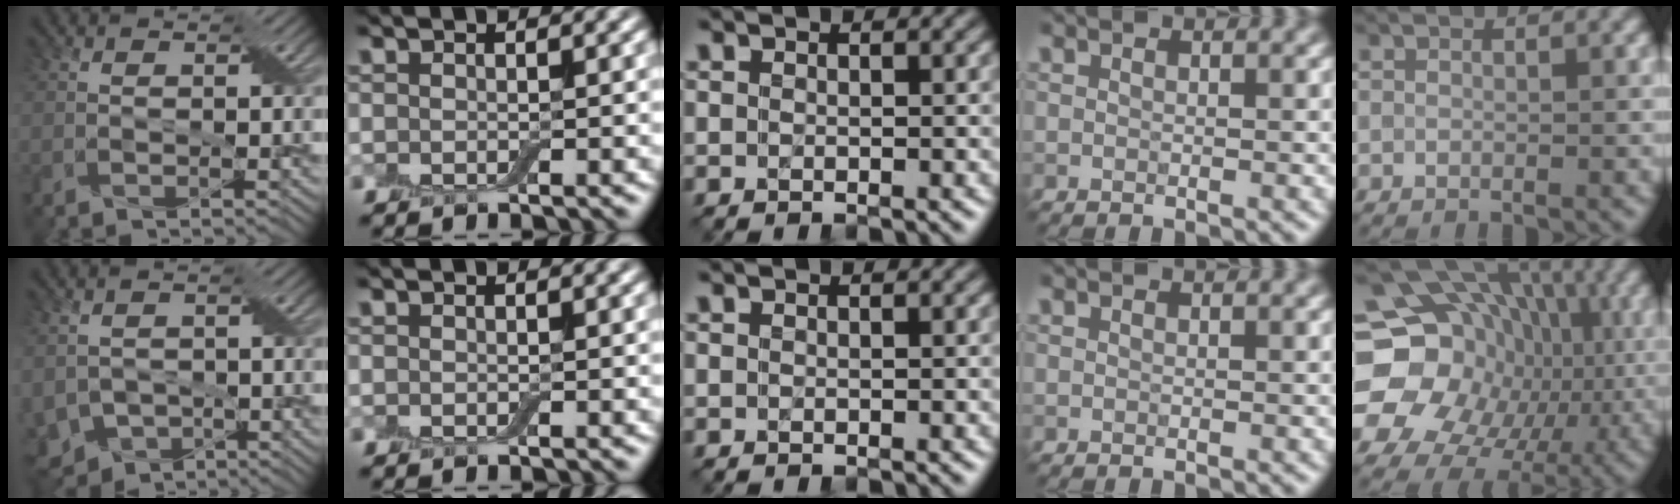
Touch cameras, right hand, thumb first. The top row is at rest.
{"thumb": {"total": 6.8, "force": [-3.2, 4.4, 4.1], "torque": [-0.095, -0.024, -0.059]}, "little": {"total": 21.5, "force": [-1.0, 19.1, 9.8], "torque": [-0.176, 0.014, -0.041]}}